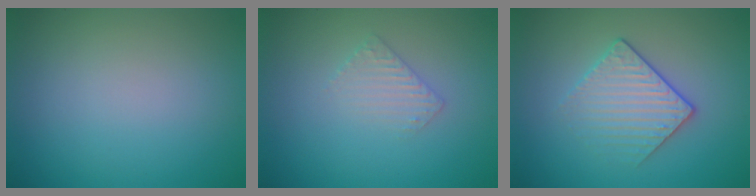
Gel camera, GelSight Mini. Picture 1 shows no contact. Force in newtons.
{"total": 1.6, "press": 1.6, "slide": 0.4}
{"total": 3.1, "press": 2.9, "slide": 1.2}